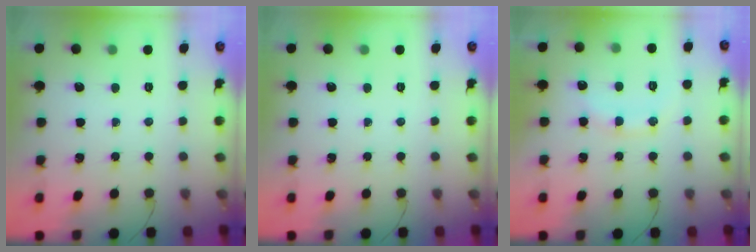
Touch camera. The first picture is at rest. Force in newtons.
{"total": 0.0}
{"total": 10.9, "press": 10.8, "slide": 0.9}